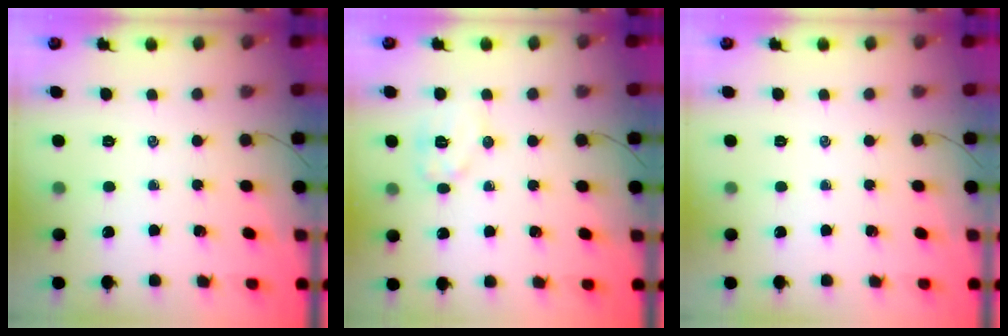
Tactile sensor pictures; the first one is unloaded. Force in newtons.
{"total": 8.1, "press": 8.1, "slide": 0.5}
{"total": 0.0}